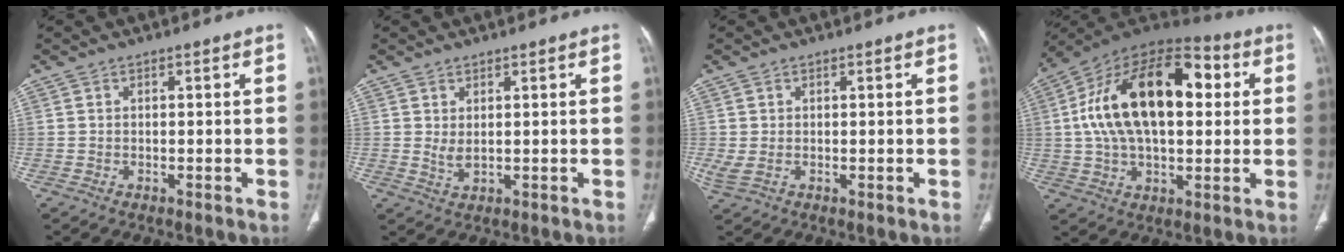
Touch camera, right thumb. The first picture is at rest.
{"total": 2.2, "force": [0.6, 0.9, 1.9], "torque": [-0.037, -0.010, 0.019]}
{"total": 2.4, "force": [-0.1, 1.2, 2.1], "torque": [-0.063, 0.002, 0.005]}
{"total": 25.4, "force": [4.1, 13.9, 20.9], "torque": [-0.351, 0.028, 0.059]}